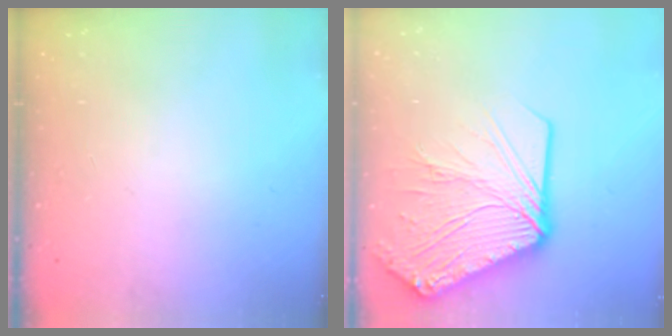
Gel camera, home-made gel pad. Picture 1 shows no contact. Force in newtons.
{"total": 21.3, "press": 21.2, "slide": 2.4}